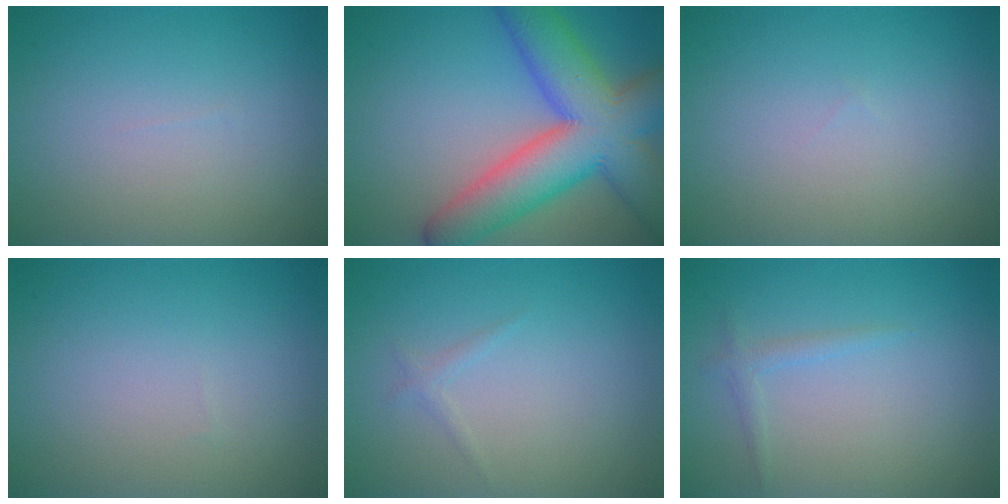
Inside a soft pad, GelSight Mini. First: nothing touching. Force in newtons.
{"total": 11.7, "press": 11.7, "slide": 0.6}
{"total": 0.0}
{"total": 0.0}
{"total": 0.8, "press": 0.8, "slide": 0.1}
{"total": 1.1, "press": 1.1, "slide": 0.1}